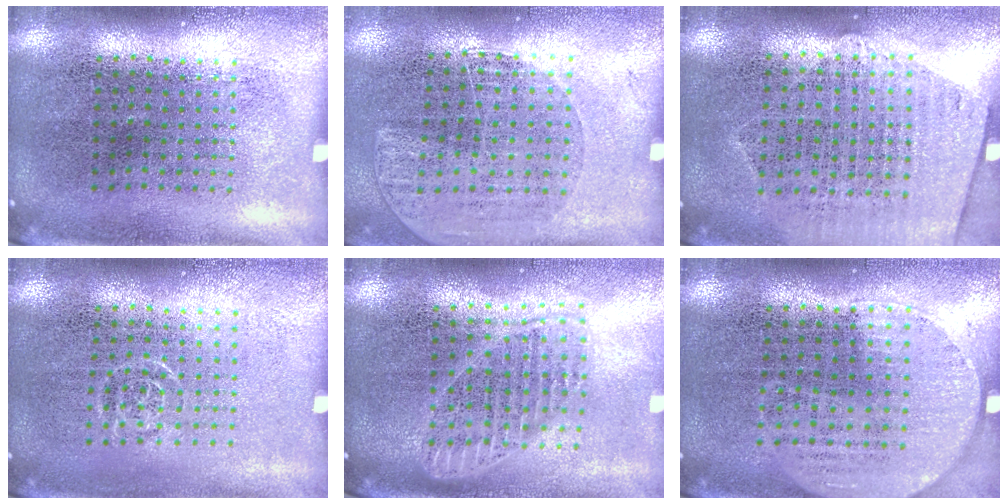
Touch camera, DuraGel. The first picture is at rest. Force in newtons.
{"total": 1.1, "press": 1.0, "slide": 0.6}
{"total": 1.2, "press": 1.1, "slide": 0.6}
{"total": 0.5, "press": 0.5, "slide": 0.2}
{"total": 1.8, "press": 1.5, "slide": 0.9}
{"total": 0.6, "press": 0.4, "slide": 0.5}